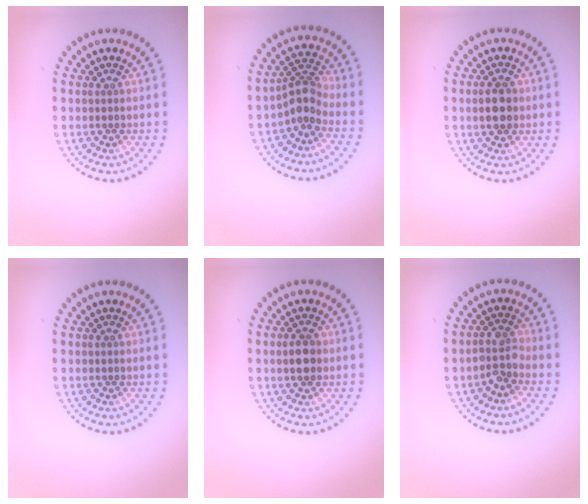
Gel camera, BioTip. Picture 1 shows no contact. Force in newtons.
{"total": 2.9, "press": 2.2, "slide": 1.8}
{"total": 3.0, "press": 3.0, "slide": 0.1}
{"total": 0.0}
{"total": 2.9, "press": 2.9, "slide": 0.0}
{"total": 2.5, "press": 2.2, "slide": 1.2}